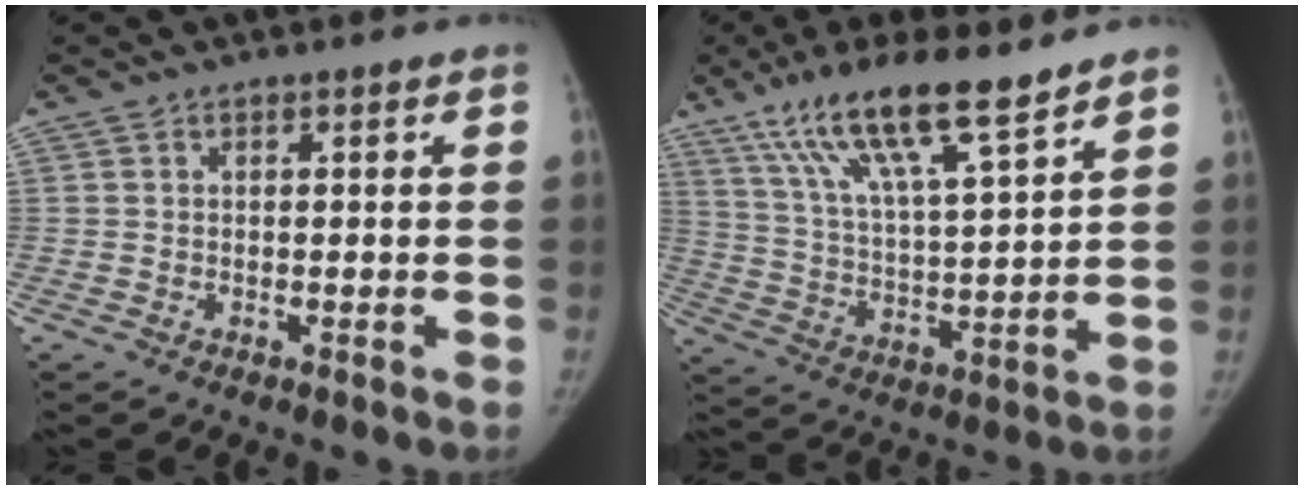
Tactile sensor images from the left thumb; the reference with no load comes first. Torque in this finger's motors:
{"motor_torque": [0.53, 0.40, 1.08, -1.70, 0.44]}